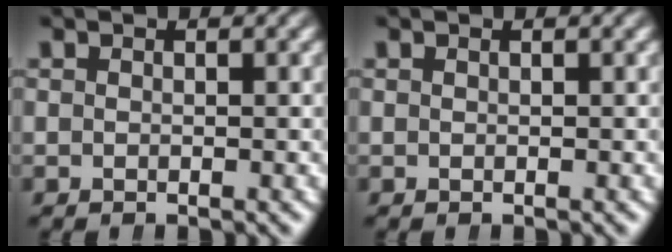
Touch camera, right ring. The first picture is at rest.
{"total": 0.0}